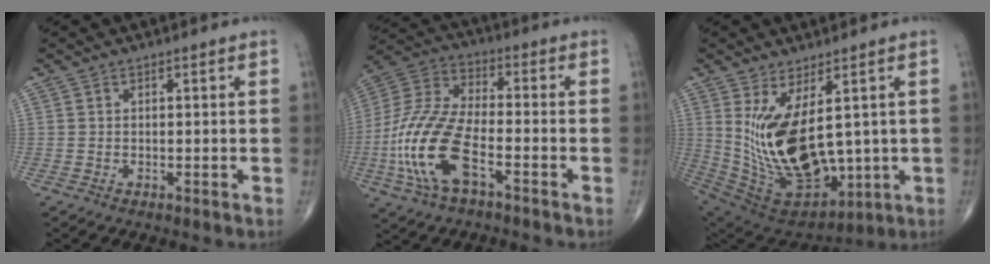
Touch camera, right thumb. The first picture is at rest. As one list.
[{"total": 17.0, "force": [-6.0, 7.4, 14.1], "torque": [-0.313, 0.026, -0.116]}, {"total": 19.3, "force": [2.0, 9.9, 16.4], "torque": [-0.292, -0.030, 0.074]}]